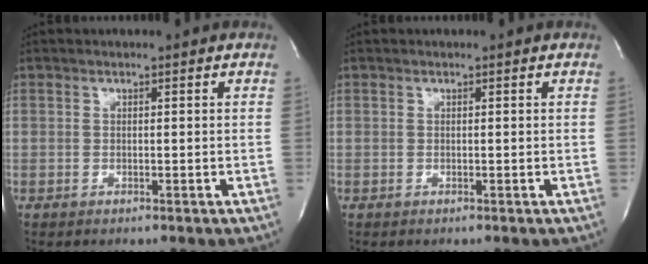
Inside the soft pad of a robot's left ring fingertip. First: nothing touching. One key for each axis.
{"total": 0.0}